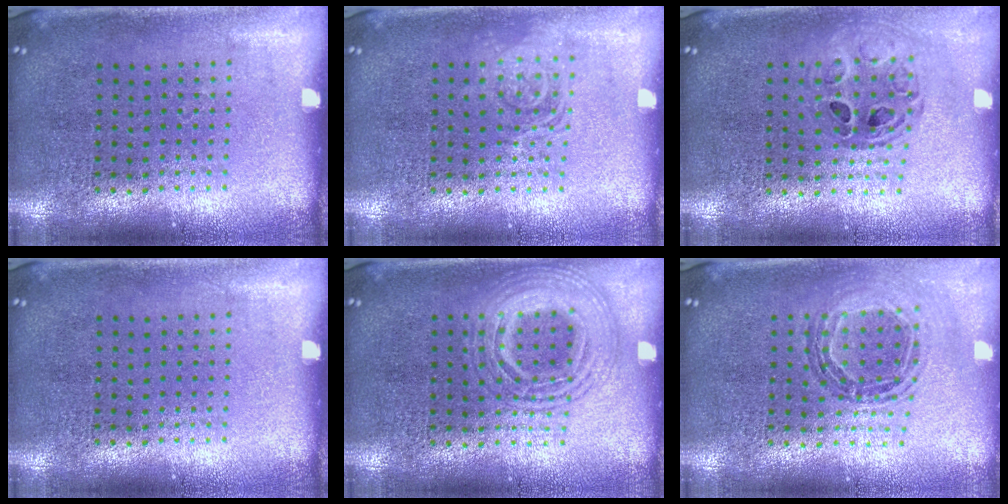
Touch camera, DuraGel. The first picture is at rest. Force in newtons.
{"total": 1.9, "press": 1.9, "slide": 0.3}
{"total": 0.8, "press": 0.8, "slide": 0.1}
{"total": 0.0}
{"total": 2.3, "press": 2.3, "slide": 0.3}
{"total": 0.8, "press": 0.8, "slide": 0.1}